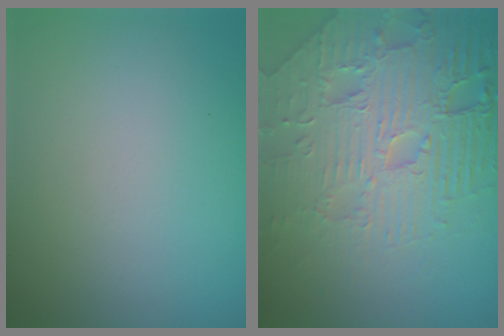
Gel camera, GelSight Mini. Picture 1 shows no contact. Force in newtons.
{"total": 7.0, "press": 5.7, "slide": 4.1}